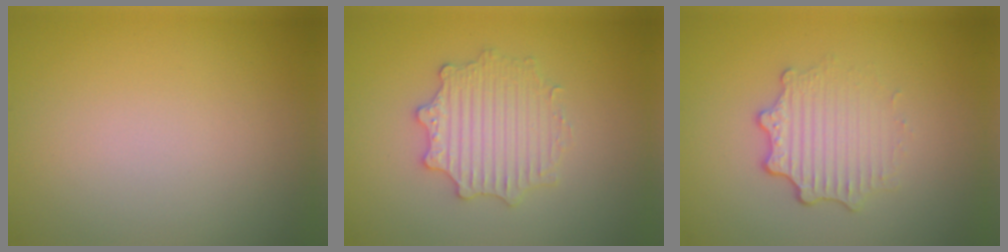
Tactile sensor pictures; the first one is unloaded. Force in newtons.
{"total": 3.3, "press": 3.3, "slide": 0.6}
{"total": 3.4, "press": 2.6, "slide": 2.2}